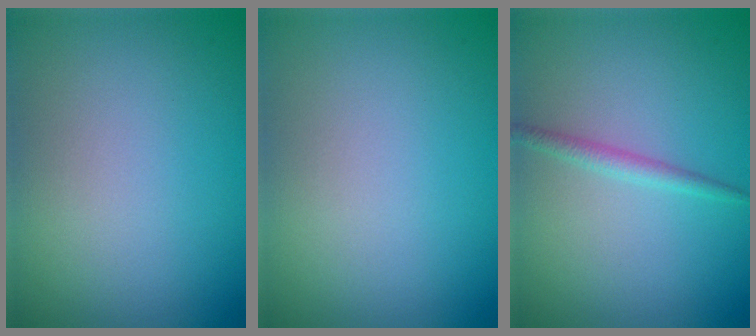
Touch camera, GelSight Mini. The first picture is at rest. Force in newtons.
{"total": 0.0}
{"total": 1.4, "press": 1.4, "slide": 0.1}